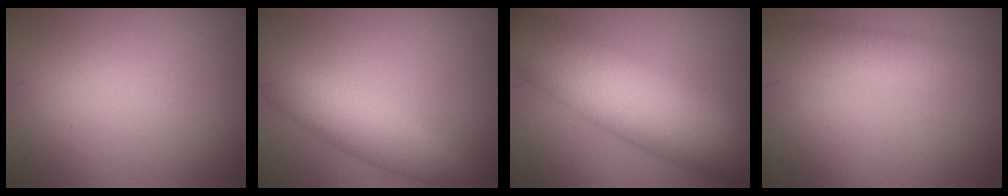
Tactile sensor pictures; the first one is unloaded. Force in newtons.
{"total": 4.3, "press": 4.3, "slide": 0.1}
{"total": 9.9, "press": 9.9, "slide": 0.2}
{"total": 3.0, "press": 3.0, "slide": 0.1}